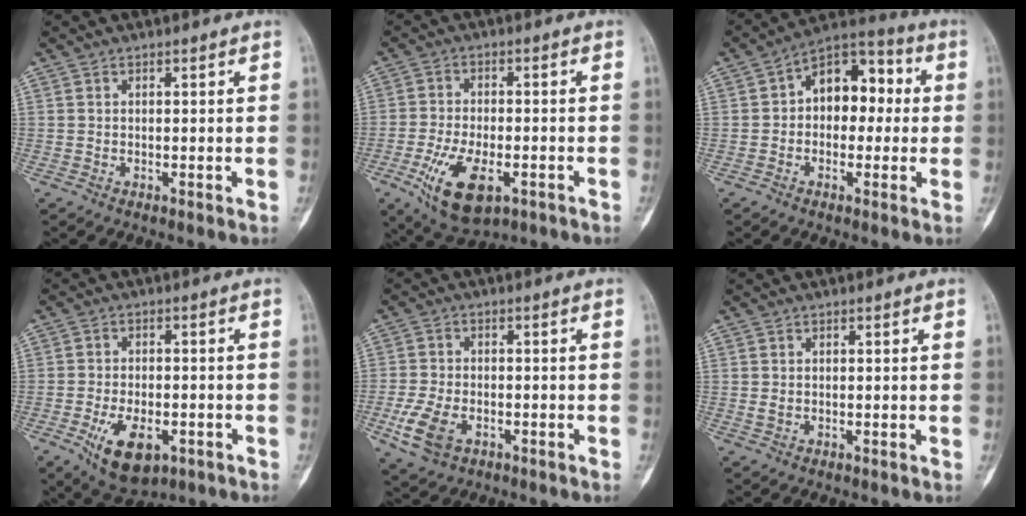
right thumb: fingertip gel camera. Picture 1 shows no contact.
{"total": 12.2, "force": [-5.0, 5.8, 9.4], "torque": [-0.171, 0.006, -0.076]}
{"total": 11.8, "force": [0.8, 8.0, 8.7], "torque": [-0.083, 0.039, -0.004]}
{"total": 10.1, "force": [-4.3, 5.3, 7.4], "torque": [-0.114, 0.009, -0.060]}
{"total": 7.9, "force": [-3.1, 4.9, 5.3], "torque": [-0.112, 0.008, -0.054]}
{"total": 0.9, "force": [-0.2, 0.7, 0.6], "torque": [-0.014, 0.003, 0.000]}